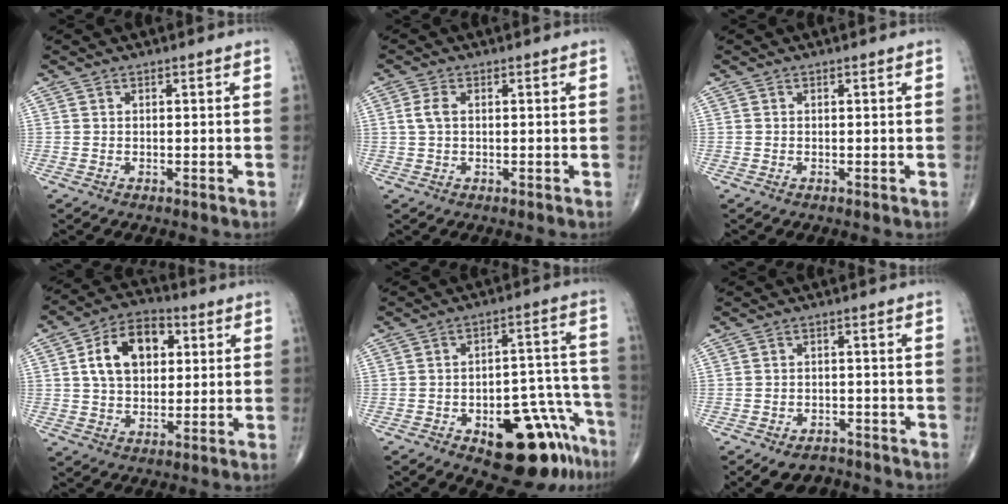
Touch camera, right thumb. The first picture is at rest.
{"total": 2.6, "force": [0.3, 1.5, 2.1], "torque": [-0.051, 0.007, 0.005]}
{"total": 0.0}
{"total": 12.7, "force": [3.0, 8.4, 9.1], "torque": [-0.131, 0.010, 0.044]}
{"total": 17.0, "force": [-9.6, 7.2, 12.0], "torque": [-0.097, 0.086, -0.124]}
{"total": 6.5, "force": [-5.1, 3.7, 1.8], "torque": [-0.015, 0.024, -0.075]}